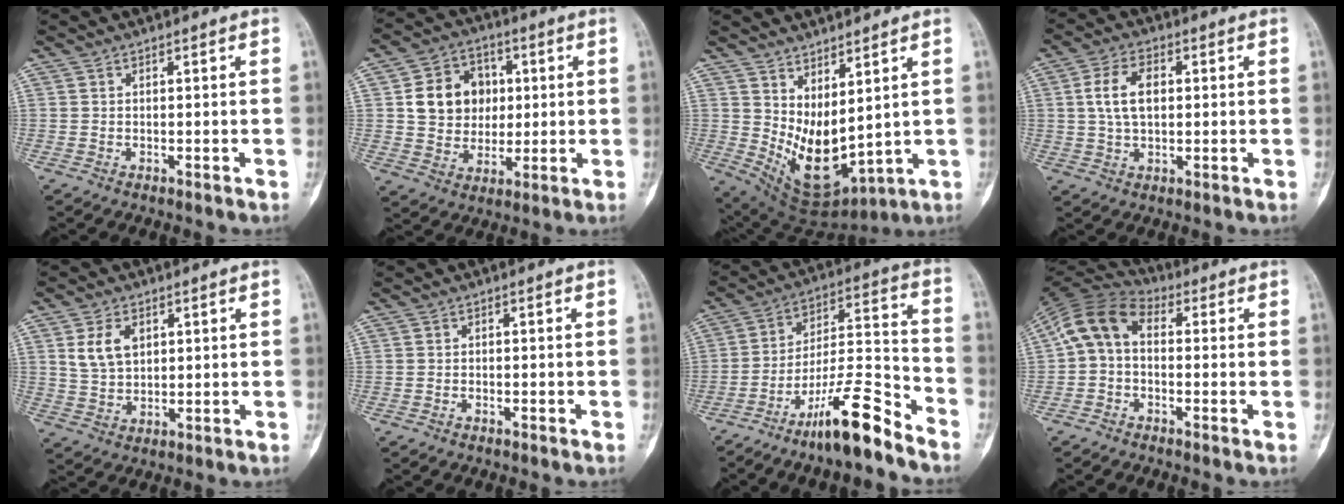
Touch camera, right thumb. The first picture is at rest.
{"total": 12.5, "force": [2.1, 10.6, 6.2], "torque": [-0.062, 0.005, 0.037]}
{"total": 12.5, "force": [3.2, 6.1, 10.4], "torque": [-0.161, -0.044, 0.090]}
{"total": 7.6, "force": [1.2, 4.5, 6.0], "torque": [-0.106, 0.010, 0.021]}
{"total": 6.5, "force": [2.3, 4.3, 4.3], "torque": [-0.069, -0.008, 0.049]}
{"total": 0.5, "force": [-0.4, 0.2, 0.3], "torque": [-0.011, 0.003, -0.007]}
{"total": 15.0, "force": [-10.9, 2.4, 10.1], "torque": [-0.174, 0.088, -0.189]}
{"total": 9.2, "force": [0.1, 6.1, 6.9], "torque": [-0.123, 0.030, -0.017]}